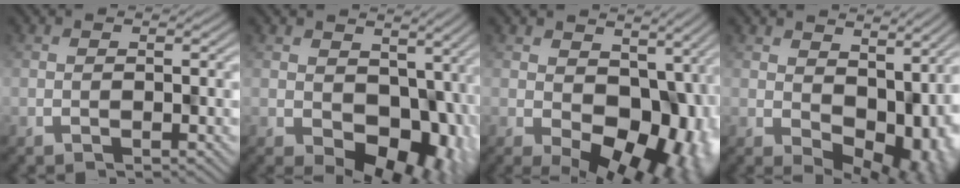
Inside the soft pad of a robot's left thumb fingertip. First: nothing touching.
{"total": 10.1, "force": [-0.9, 7.2, 7.1], "torque": [-0.101, -0.031, -0.004]}
{"total": 13.6, "force": [-1.2, 8.9, 10.2], "torque": [-0.128, -0.036, 0.001]}
{"total": 10.2, "force": [0.7, 6.7, 7.6], "torque": [-0.101, -0.035, 0.034]}